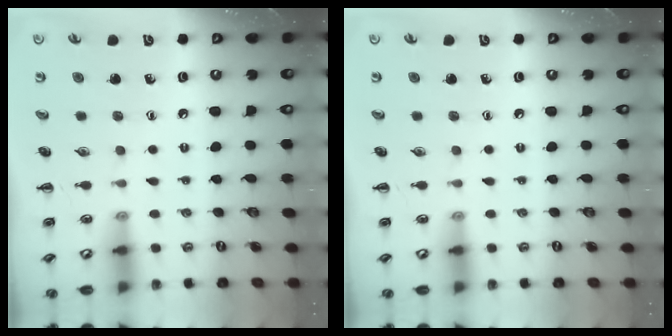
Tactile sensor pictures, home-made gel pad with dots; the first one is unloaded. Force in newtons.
{"total": 0.0}